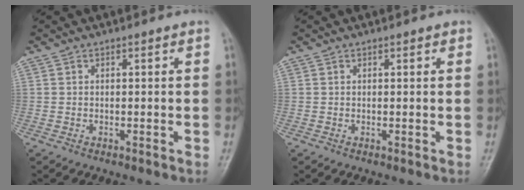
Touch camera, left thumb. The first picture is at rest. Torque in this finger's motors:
{"motor_torque": [-0.12, -0.02, -0.05, 0.14, 0.02]}